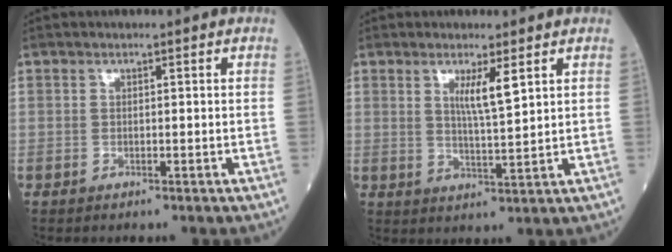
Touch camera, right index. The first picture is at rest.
{"total": 4.4, "force": [2.1, 0.0, 3.9], "torque": [-0.070, -0.008, 0.039]}